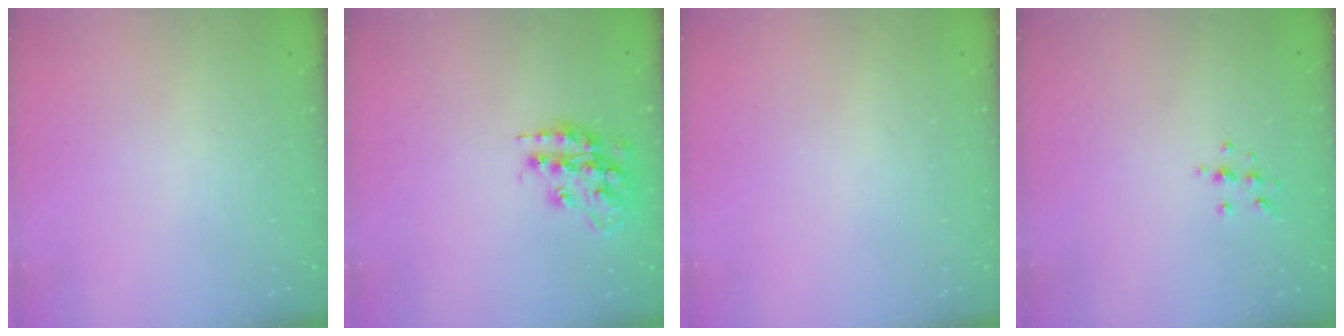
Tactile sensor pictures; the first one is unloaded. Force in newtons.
{"total": 16.5, "press": 16.5, "slide": 1.0}
{"total": 0.0}
{"total": 7.0, "press": 6.9, "slide": 0.7}